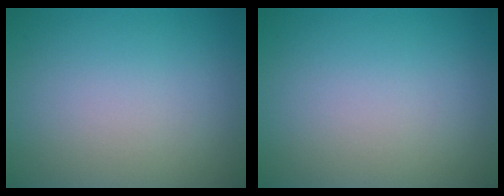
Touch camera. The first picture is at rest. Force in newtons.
{"total": 0.0}